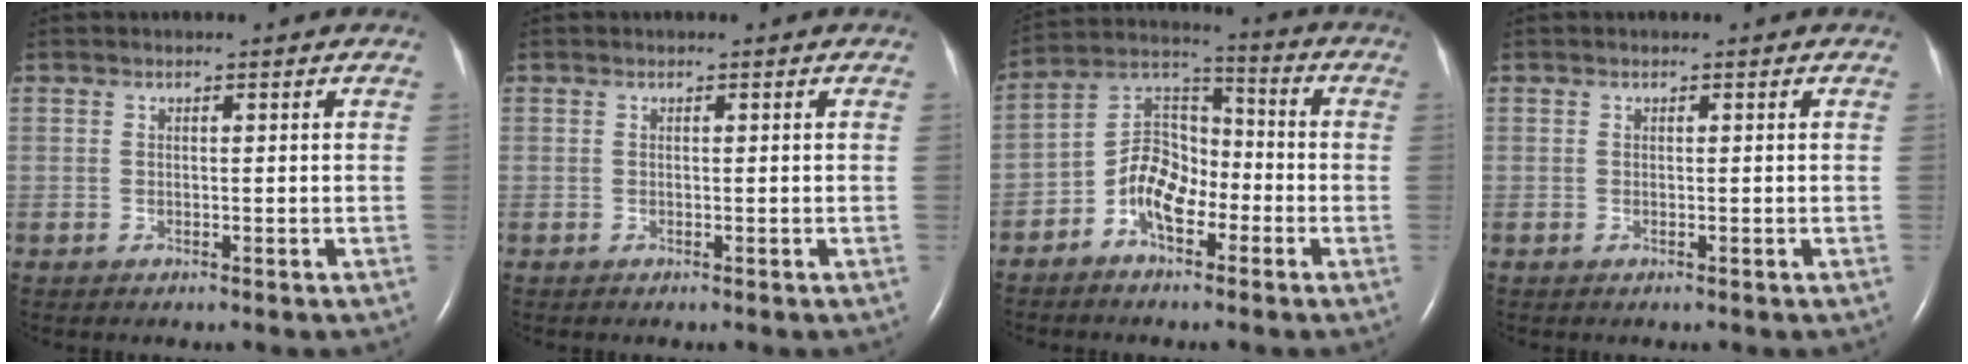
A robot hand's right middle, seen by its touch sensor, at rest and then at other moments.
{"total": 0.0}
{"total": 8.7, "force": [-3.8, 5.2, 5.9], "torque": [-0.120, 0.030, -0.073]}
{"total": 0.0}